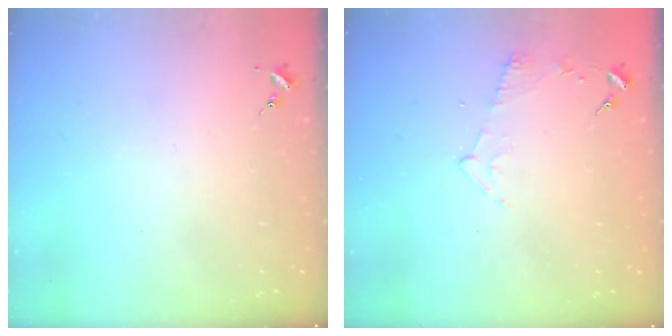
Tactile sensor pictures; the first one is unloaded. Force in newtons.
{"total": 5.5, "press": 5.4, "slide": 1.0}